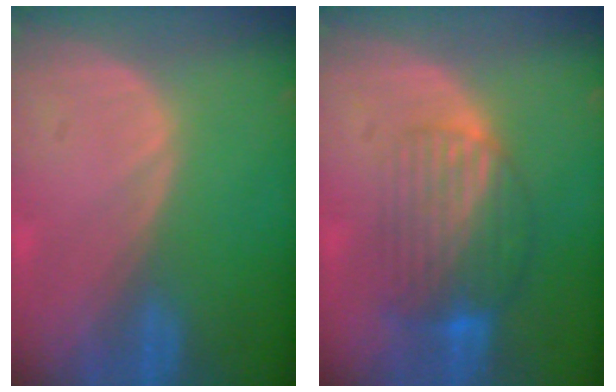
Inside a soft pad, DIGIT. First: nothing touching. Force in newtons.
{"total": 8.3, "press": 7.2, "slide": 4.3}